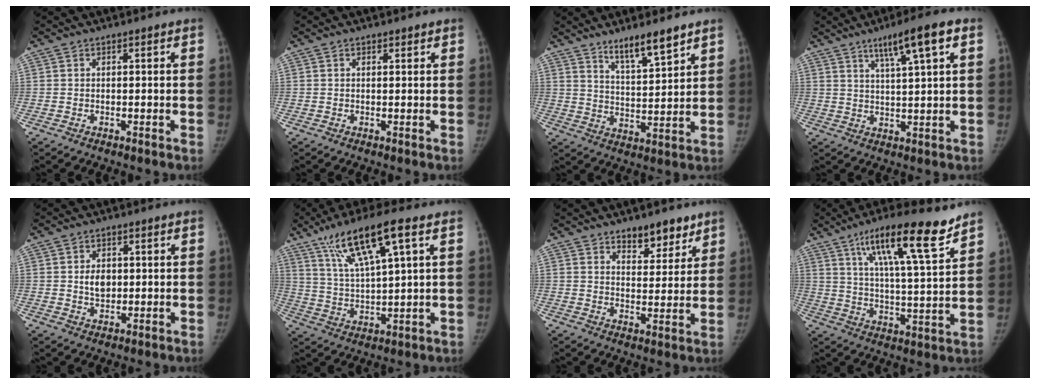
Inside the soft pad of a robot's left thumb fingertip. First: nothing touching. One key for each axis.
{"total": 1.4, "fx": 0.9, "fy": 0.9, "fz": 0.6, "tx": 0.000, "ty": -0.003, "tz": 0.009}
{"total": 9.0, "fx": 6.8, "fy": 1.8, "fz": 5.6, "tx": -0.086, "ty": -0.051, "tz": 0.123}
{"total": 9.5, "fx": 4.9, "fy": 1.2, "fz": 8.0, "tx": -0.130, "ty": -0.010, "tz": 0.079}
{"total": 4.3, "fx": 0.6, "fy": 3.2, "fz": 2.9, "tx": -0.031, "ty": -0.004, "tz": 0.012}
{"total": 14.6, "fx": 8.2, "fy": 2.6, "fz": 11.8, "tx": -0.221, "ty": -0.022, "tz": 0.159}
{"total": 8.1, "fx": 5.8, "fy": 3.9, "fz": 4.1, "tx": -0.020, "ty": -0.038, "tz": 0.088}
{"total": 18.1, "fx": 11.7, "fy": 3.3, "fz": 13.4, "tx": -0.201, "ty": -0.050, "tz": 0.192}